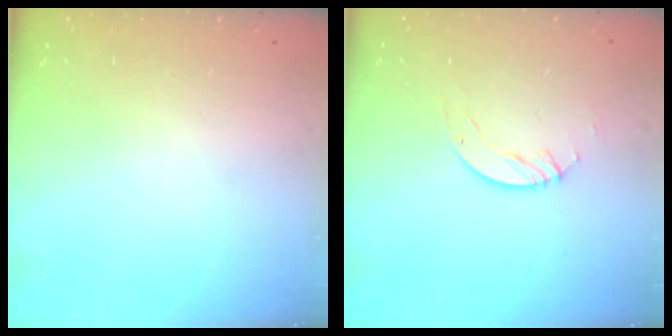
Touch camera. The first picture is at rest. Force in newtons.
{"total": 3.0, "press": 3.0, "slide": 0.2}